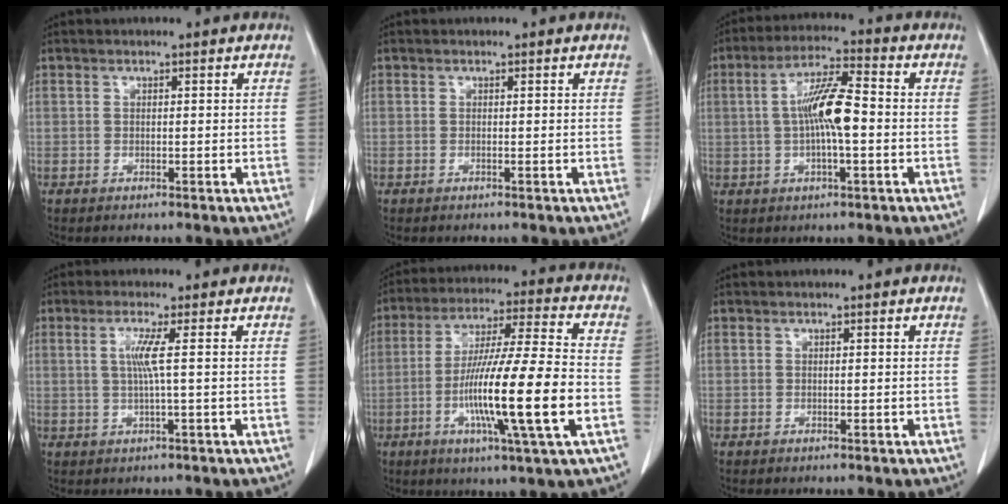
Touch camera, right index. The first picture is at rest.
{"total": 0.0}
{"total": 8.8, "force": [-0.2, 1.5, 8.6], "torque": [-0.165, 0.013, -0.009]}
{"total": 3.4, "force": [0.5, -0.7, 3.3], "torque": [-0.071, 0.000, 0.009]}
{"total": 17.3, "force": [-4.3, -0.2, 16.8], "torque": [-0.305, -0.012, -0.079]}
{"total": 0.0}